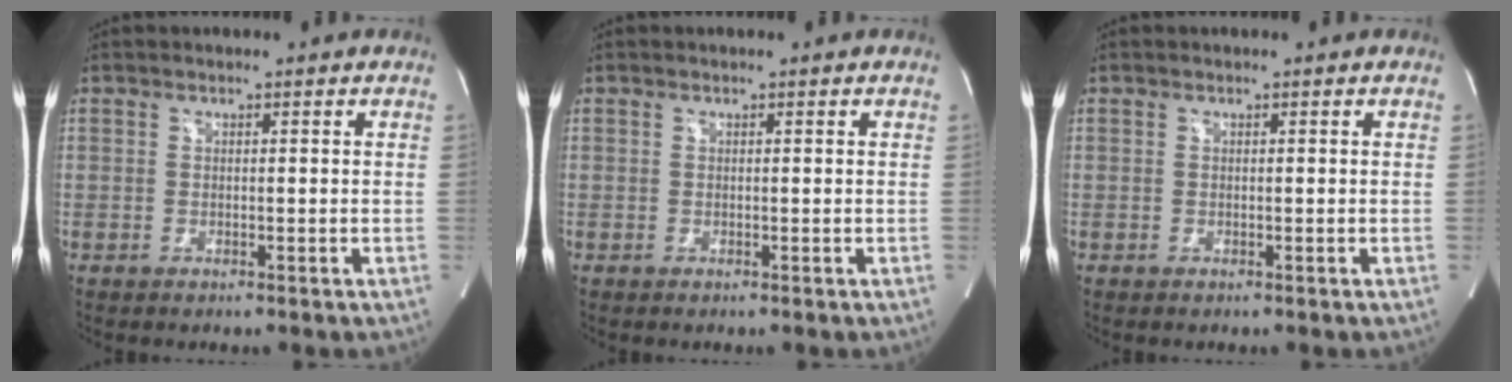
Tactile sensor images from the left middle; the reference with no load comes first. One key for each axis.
{"total": 0.0}
{"total": 0.0}